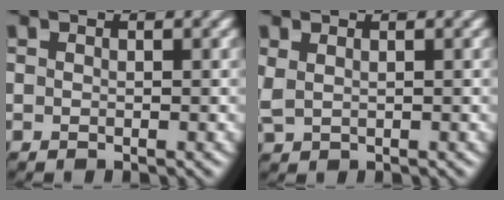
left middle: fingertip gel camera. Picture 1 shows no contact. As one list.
[{"total": 1.2, "force": [0.7, 0.6, 0.7], "torque": [-0.027, 0.002, 0.019]}]